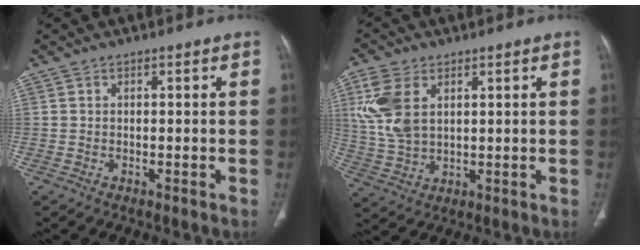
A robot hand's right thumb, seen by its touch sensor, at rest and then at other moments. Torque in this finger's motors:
{"motor_torque": [1.19, 1.97, 1.14, -0.20, 0.41]}